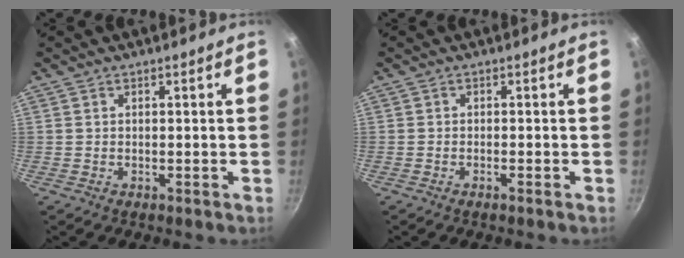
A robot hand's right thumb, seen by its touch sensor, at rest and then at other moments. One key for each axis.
{"total": 0.8, "fx": -0.6, "fy": 0.0, "fz": 0.6, "tx": -0.022, "ty": 0.005, "tz": -0.010}